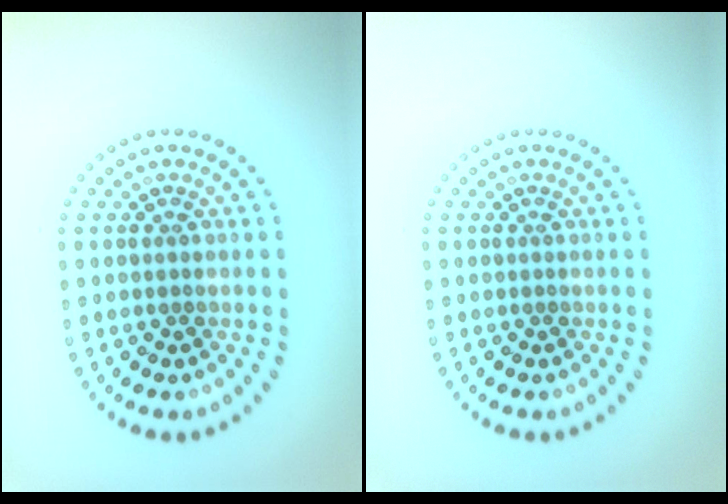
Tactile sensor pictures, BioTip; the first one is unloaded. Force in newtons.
{"total": 0.0}